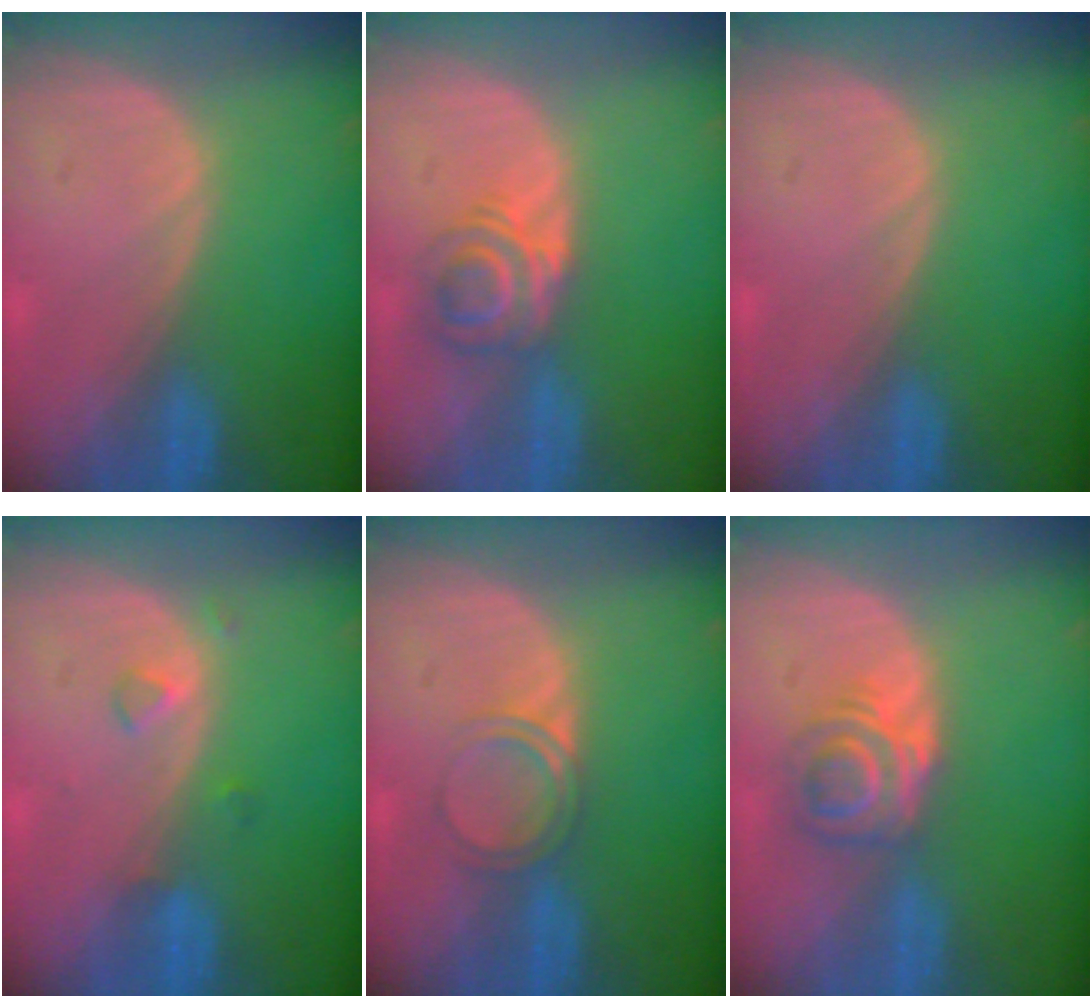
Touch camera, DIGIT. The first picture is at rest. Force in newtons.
{"total": 5.9, "press": 4.8, "slide": 3.3}
{"total": 0.0}
{"total": 1.8, "press": 1.8, "slide": 0.1}
{"total": 3.0, "press": 3.0, "slide": 0.3}
{"total": 6.1, "press": 5.0, "slide": 3.4}